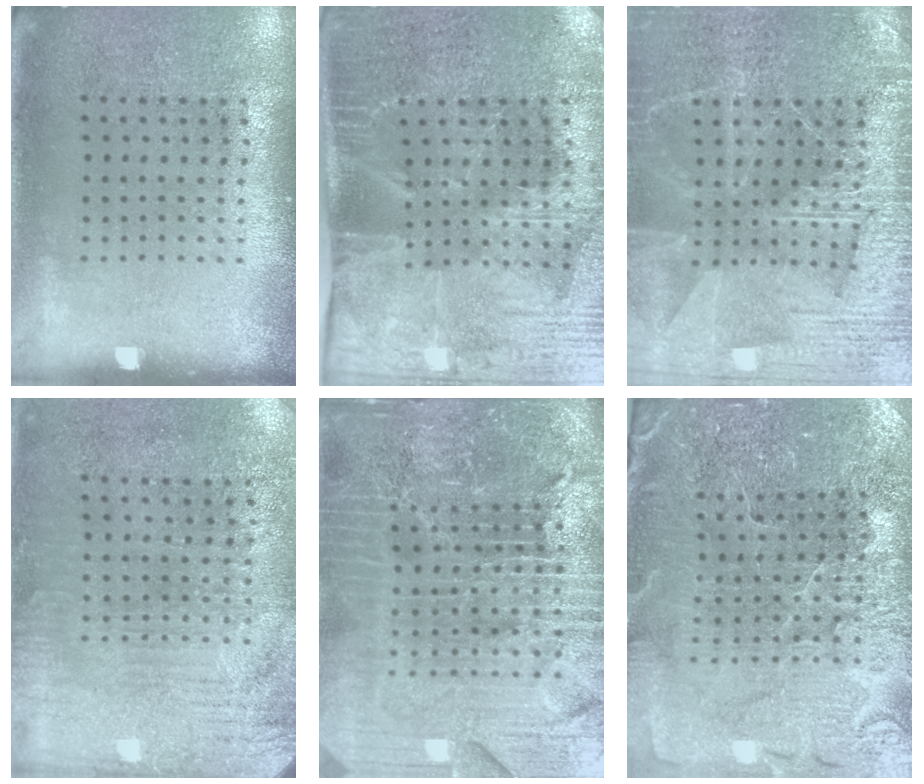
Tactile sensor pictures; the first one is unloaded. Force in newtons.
{"total": 4.3, "press": 3.6, "slide": 2.3}
{"total": 4.0, "press": 4.0, "slide": 0.6}
{"total": 3.2, "press": 2.9, "slide": 1.4}
{"total": 6.6, "press": 5.8, "slide": 3.2}
{"total": 3.4, "press": 3.4, "slide": 0.3}